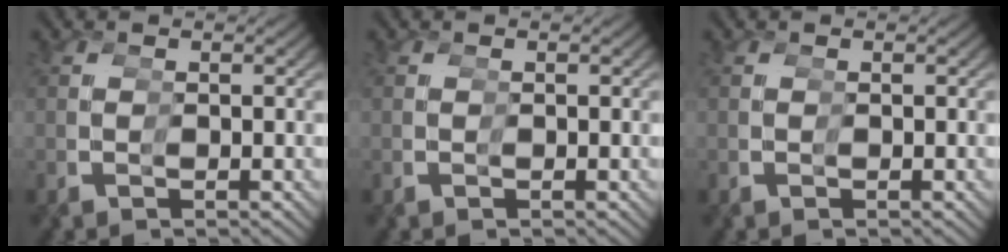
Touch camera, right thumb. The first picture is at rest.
{"total": 0.0}
{"total": 0.0}